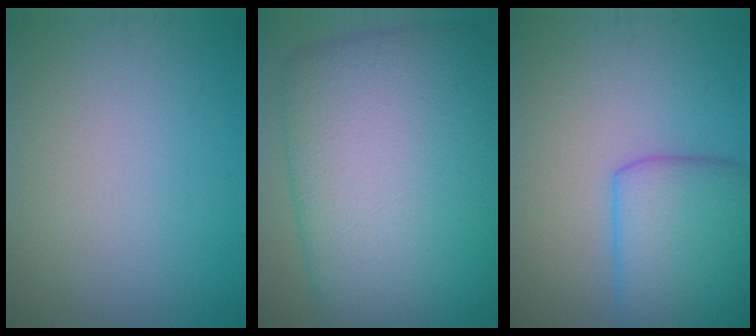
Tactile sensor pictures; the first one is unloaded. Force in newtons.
{"total": 18.3, "press": 18.3, "slide": 0.8}
{"total": 6.6, "press": 6.6, "slide": 0.4}